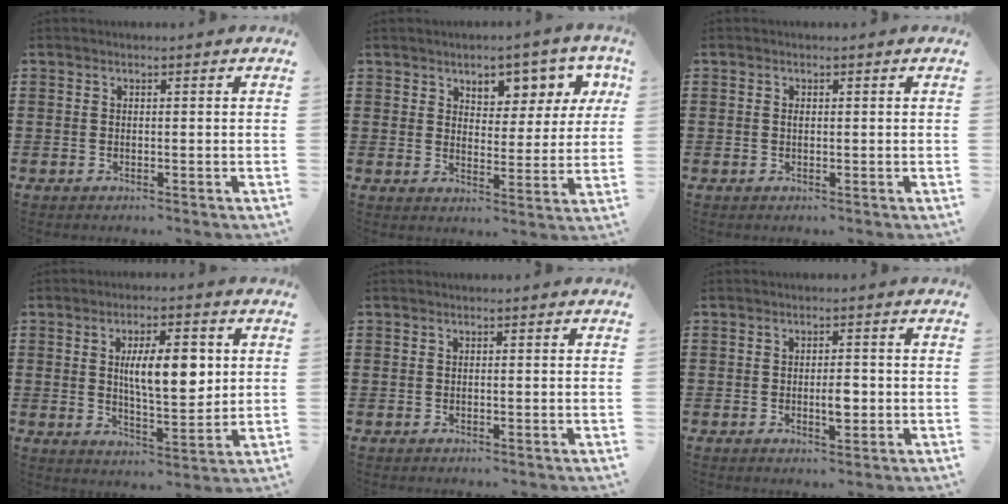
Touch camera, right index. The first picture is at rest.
{"total": 5.1, "force": [3.9, 2.9, 1.5], "torque": [-0.031, -0.025, 0.061]}
{"total": 0.5, "force": [0.1, 0.3, 0.4], "torque": [-0.010, -0.002, 0.003]}
{"total": 9.2, "force": [1.9, 3.4, 8.3], "torque": [-0.138, 0.000, 0.027]}
{"total": 0.0}
{"total": 3.3, "force": [-0.4, 1.3, 3.0], "torque": [-0.047, -0.002, -0.009]}